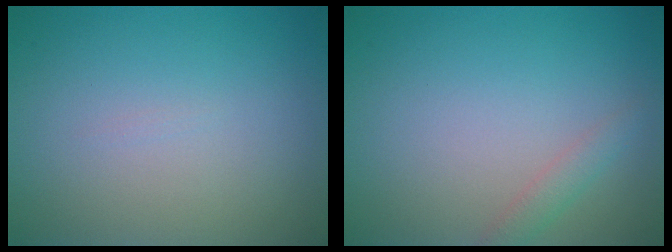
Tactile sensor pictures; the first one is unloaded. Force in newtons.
{"total": 1.3, "press": 1.3, "slide": 0.1}